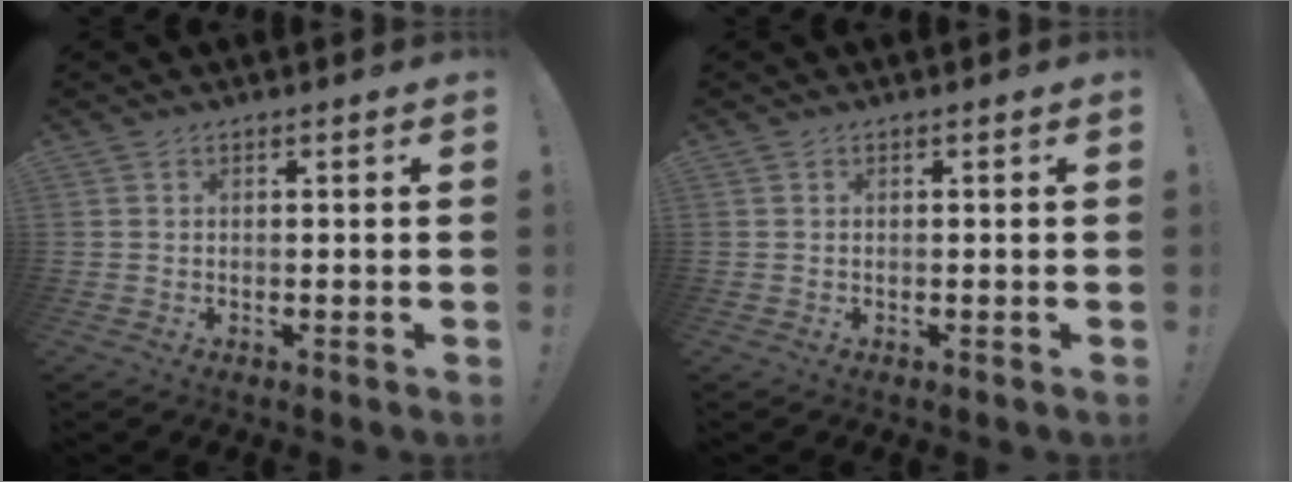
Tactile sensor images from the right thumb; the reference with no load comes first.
{"total": 0.0}